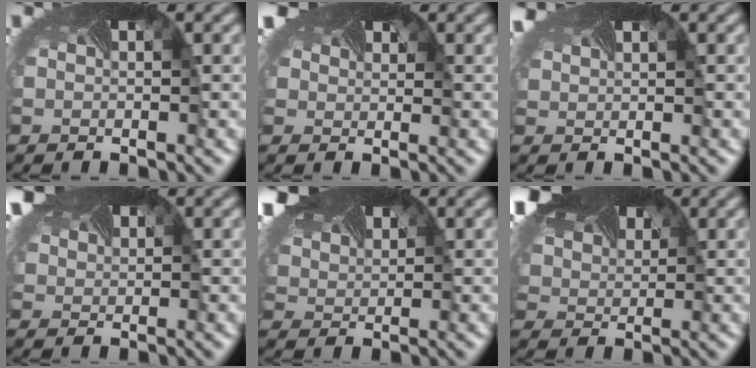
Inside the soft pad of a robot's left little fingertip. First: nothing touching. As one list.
[{"total": 3.8, "force": [2.9, 2.2, 1.2], "torque": [-0.053, 0.003, 0.040]}, {"total": 2.4, "force": [1.7, 0.8, 1.5], "torque": [-0.054, 0.001, 0.036]}, {"total": 3.2, "force": [2.5, 1.6, 0.9], "torque": [-0.051, -0.006, 0.051]}, {"total": 6.6, "force": [4.9, 3.3, 3.0], "torque": [-0.099, 0.013, 0.091]}, {"total": 9.6, "force": [6.1, 5.5, 5.1], "torque": [-0.135, 0.021, 0.110]}]